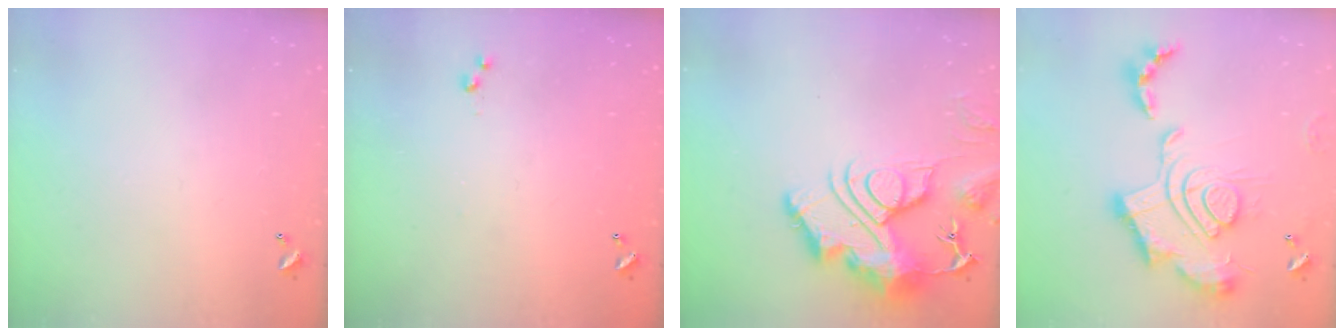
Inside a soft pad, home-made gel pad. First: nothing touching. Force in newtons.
{"total": 3.0, "press": 3.0, "slide": 0.4}
{"total": 17.8, "press": 17.8, "slide": 1.8}
{"total": 2.5, "press": 1.9, "slide": 1.7}